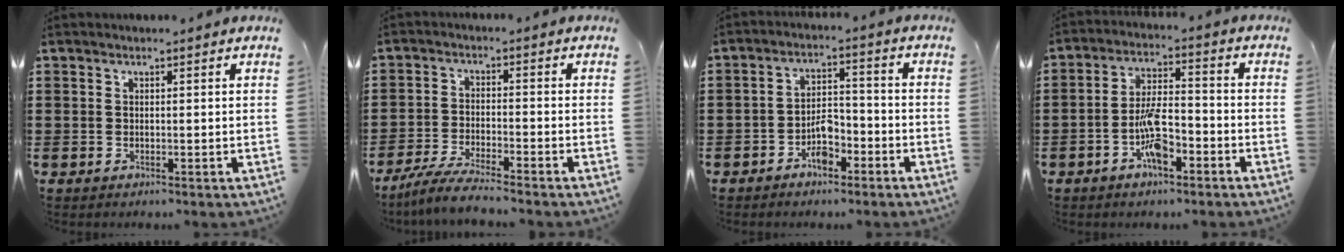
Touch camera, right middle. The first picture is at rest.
{"total": 5.0, "force": [-4.5, 0.0, 2.2], "torque": [-0.058, -0.016, -0.089]}
{"total": 4.5, "force": [-3.2, 2.0, 2.5], "torque": [-0.049, 0.009, -0.063]}
{"total": 7.1, "force": [-3.3, 2.6, 5.7], "torque": [-0.119, 0.007, -0.066]}